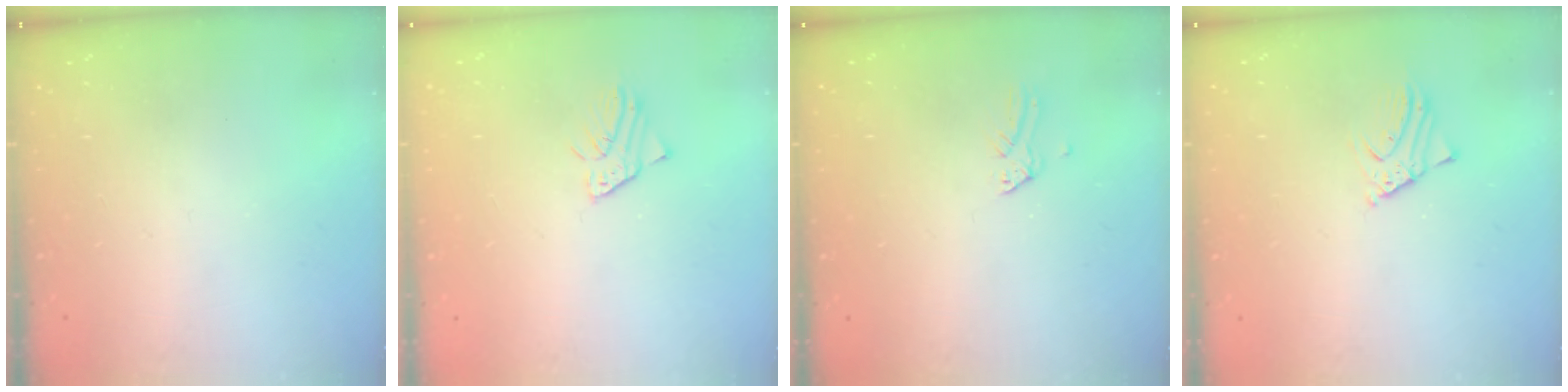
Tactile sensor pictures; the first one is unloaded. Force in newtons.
{"total": 1.5, "press": 1.5, "slide": 0.1}
{"total": 0.0}
{"total": 2.4, "press": 2.4, "slide": 0.1}